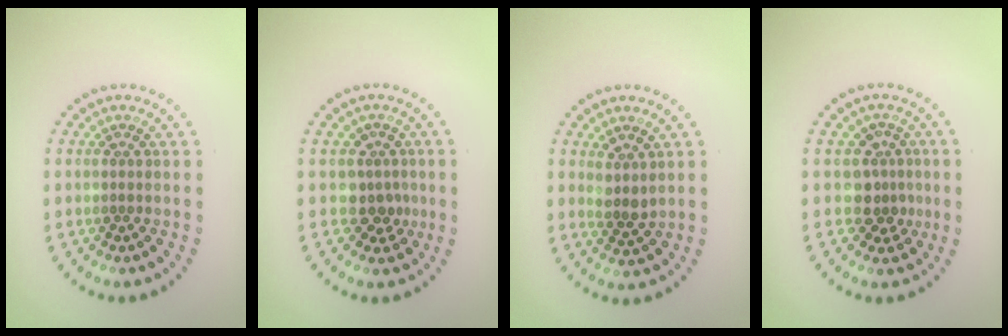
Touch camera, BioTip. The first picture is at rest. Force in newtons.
{"total": 2.3, "press": 1.8, "slide": 1.6}
{"total": 1.8, "press": 1.5, "slide": 0.9}
{"total": 2.6, "press": 2.2, "slide": 1.5}